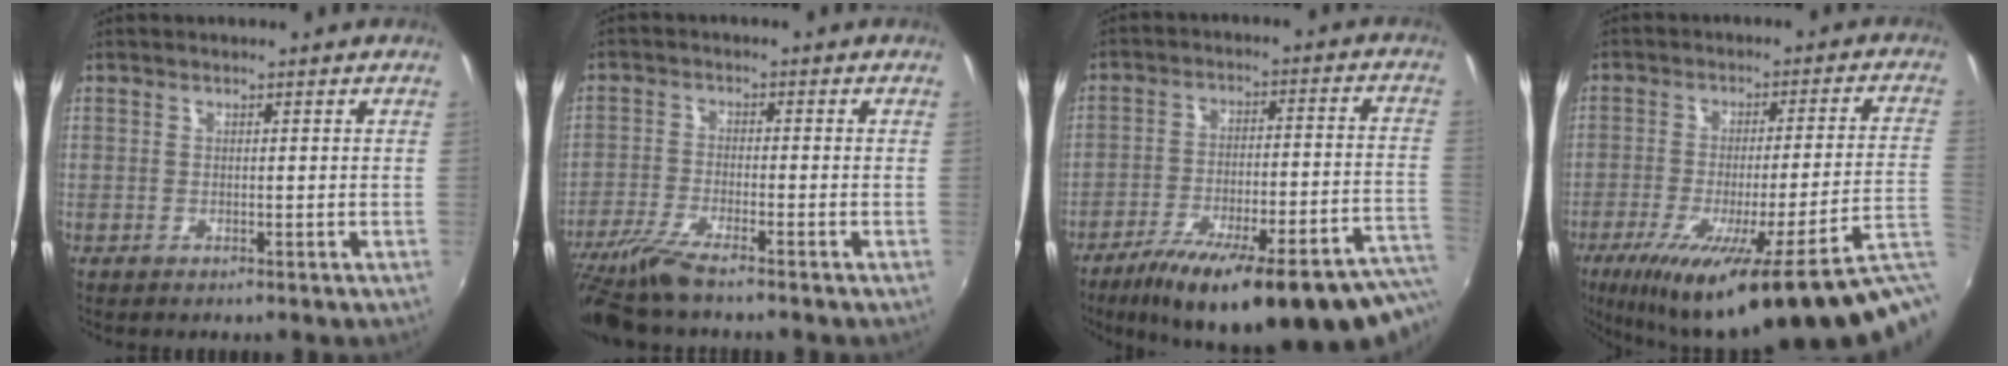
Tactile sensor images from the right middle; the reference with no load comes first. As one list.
[{"total": 9.2, "force": [-7.6, 0.6, 5.2], "torque": [-0.126, -0.032, -0.142]}, {"total": 28.3, "force": [-21.5, 6.5, 17.1], "torque": [-0.236, -0.040, -0.297]}, {"total": 26.4, "force": [-17.7, 0.3, 19.7], "torque": [-0.269, -0.079, -0.249]}]